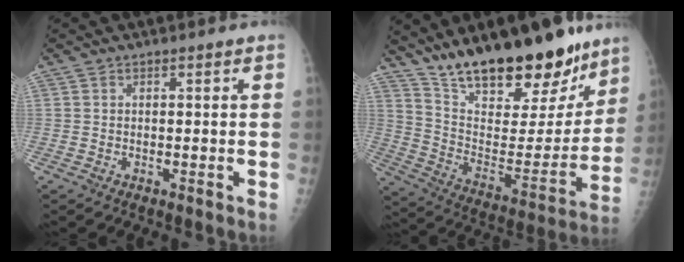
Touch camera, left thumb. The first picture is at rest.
{"total": 26.9, "force": [20.1, 9.9, 15.0], "torque": [-0.192, -0.088, 0.325]}